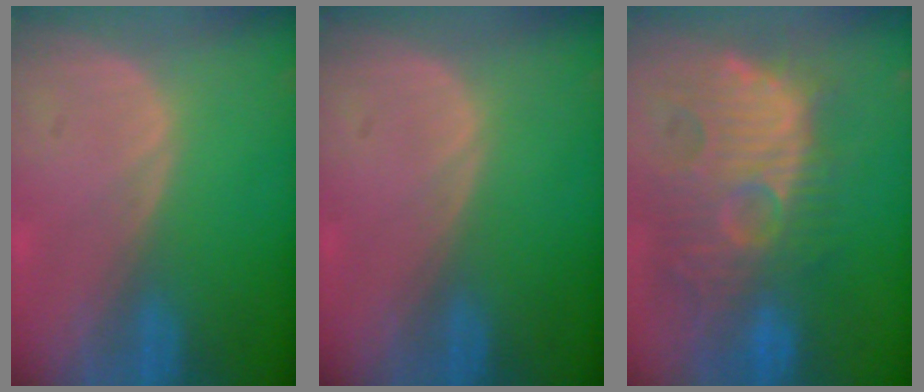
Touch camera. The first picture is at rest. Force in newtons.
{"total": 0.0}
{"total": 13.3, "press": 12.4, "slide": 4.9}